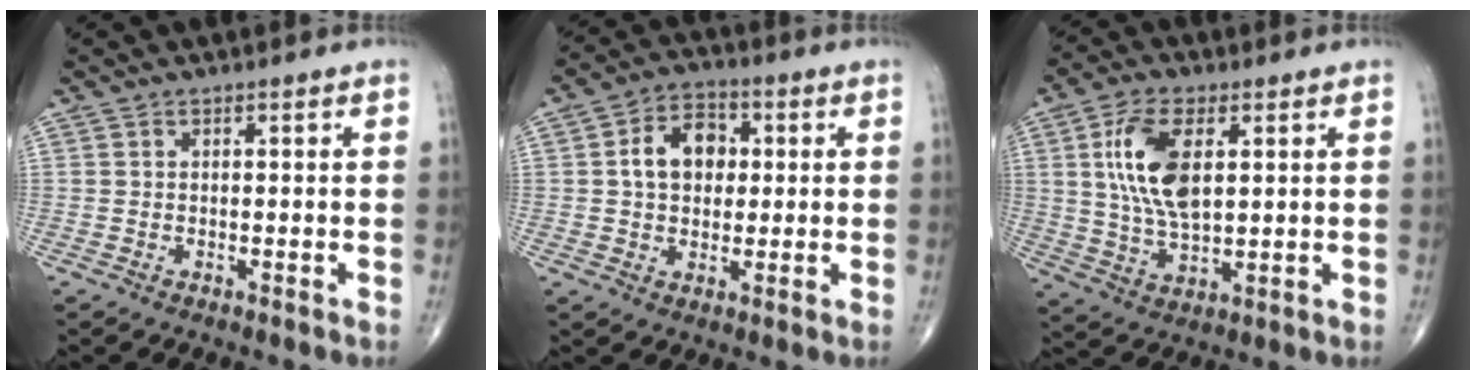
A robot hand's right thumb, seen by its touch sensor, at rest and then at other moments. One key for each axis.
{"total": 9.2, "fx": 1.2, "fy": 6.7, "fz": 6.2, "tx": -0.079, "ty": 0.015, "tz": 0.014}
{"total": 12.4, "fx": 3.1, "fy": 6.2, "fz": 10.3, "tx": -0.200, "ty": -0.009, "tz": 0.062}